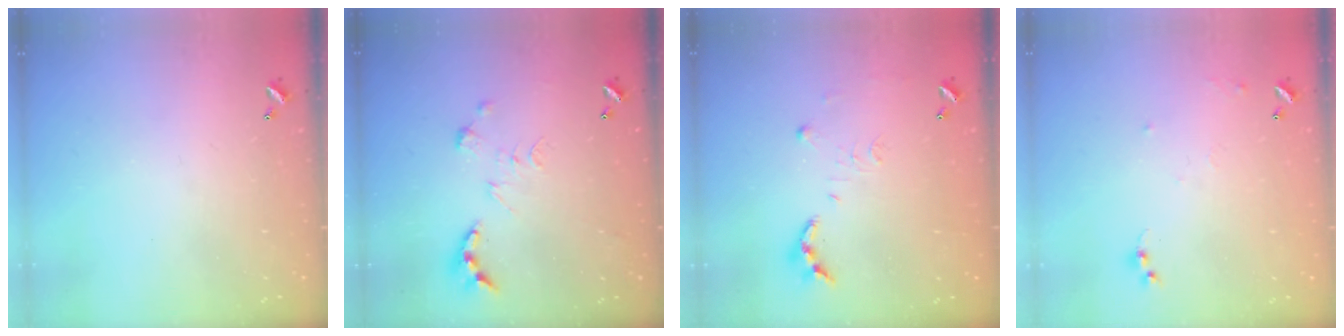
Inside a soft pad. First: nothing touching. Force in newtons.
{"total": 0.0}
{"total": 7.0, "press": 7.0, "slide": 0.5}
{"total": 6.6, "press": 6.6, "slide": 0.6}